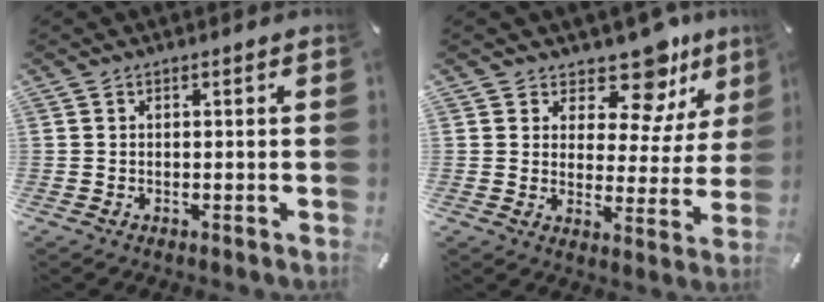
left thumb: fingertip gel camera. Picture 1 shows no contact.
{"total": 12.0, "force": [10.0, 4.9, 4.6], "torque": [-0.071, -0.083, 0.177]}